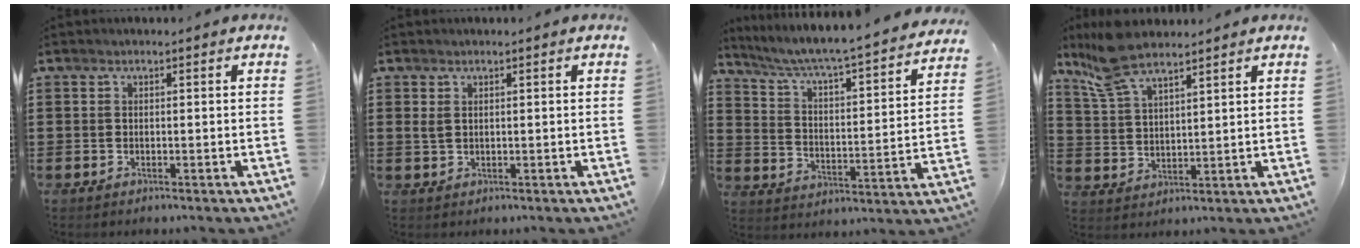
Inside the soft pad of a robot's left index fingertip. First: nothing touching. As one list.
[{"total": 1.3, "force": [0.5, 0.7, 1.0], "torque": [-0.023, 0.005, 0.009]}, {"total": 4.7, "force": [4.3, -0.6, 1.7], "torque": [-0.056, -0.043, 0.061]}, {"total": 8.1, "force": [6.5, 2.1, 4.3], "torque": [-0.102, -0.005, 0.123]}]